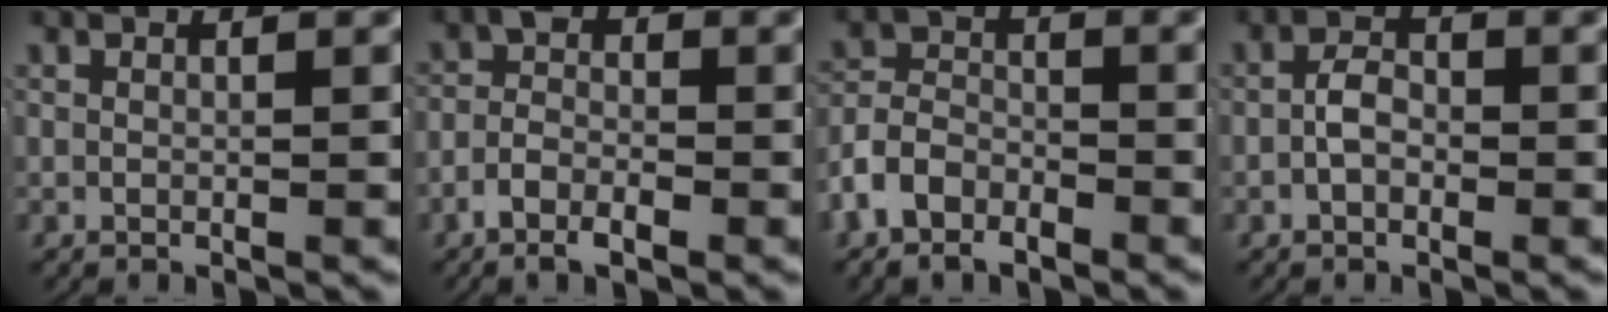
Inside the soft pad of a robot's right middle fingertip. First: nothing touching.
{"total": 2.8, "force": [-1.6, 1.4, 1.8], "torque": [-0.025, 0.002, -0.037]}
{"total": 4.6, "force": [-2.5, 3.3, 2.0], "torque": [-0.033, -0.002, -0.051]}
{"total": 1.9, "force": [-0.6, 1.1, 1.4], "torque": [-0.023, 0.001, -0.013]}